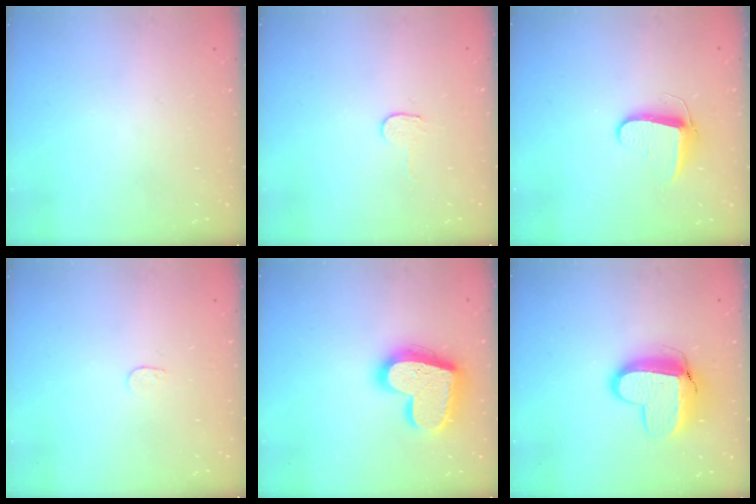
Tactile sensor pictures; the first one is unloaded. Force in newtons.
{"total": 2.7, "press": 2.7, "slide": 0.2}
{"total": 8.1, "press": 8.1, "slide": 0.9}
{"total": 3.6, "press": 3.6, "slide": 0.3}
{"total": 20.4, "press": 20.3, "slide": 1.7}
{"total": 11.8, "press": 11.8, "slide": 1.2}